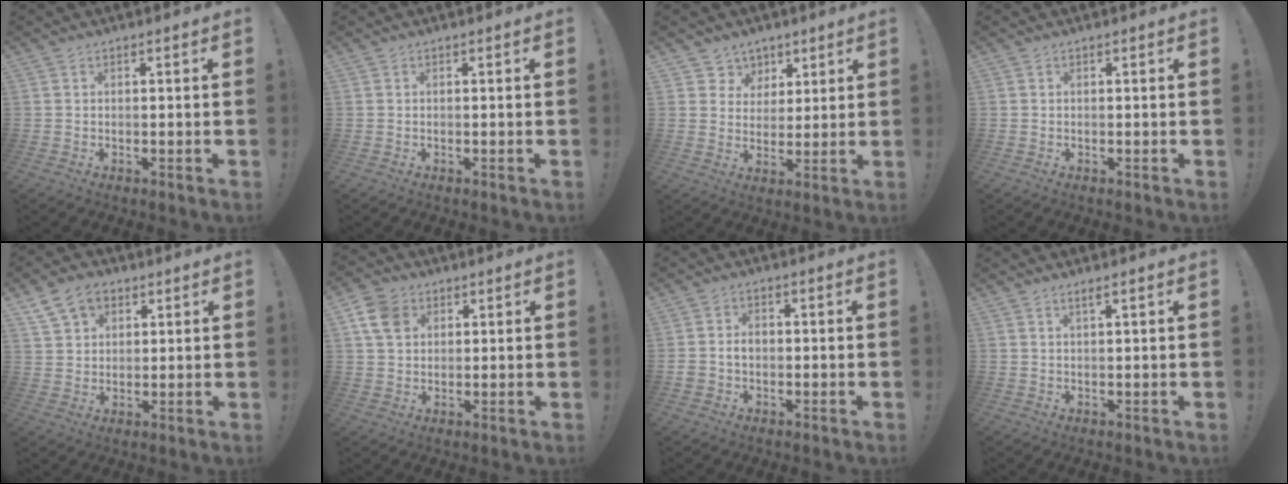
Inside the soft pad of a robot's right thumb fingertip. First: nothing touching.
{"total": 0.0}
{"total": 6.8, "force": [3.9, 5.6, 0.4], "torque": [-0.009, -0.035, 0.079]}
{"total": 0.0}
{"total": 10.0, "force": [5.4, 7.2, 4.2], "torque": [-0.061, -0.020, 0.107]}
{"total": 8.8, "force": [3.7, 6.8, 4.3], "torque": [-0.080, -0.007, 0.074]}
{"total": 3.4, "force": [-0.6, 2.6, 2.2], "torque": [-0.038, 0.002, -0.015]}
{"total": 2.0, "force": [1.2, -0.1, 1.6], "torque": [-0.025, -0.005, 0.019]}